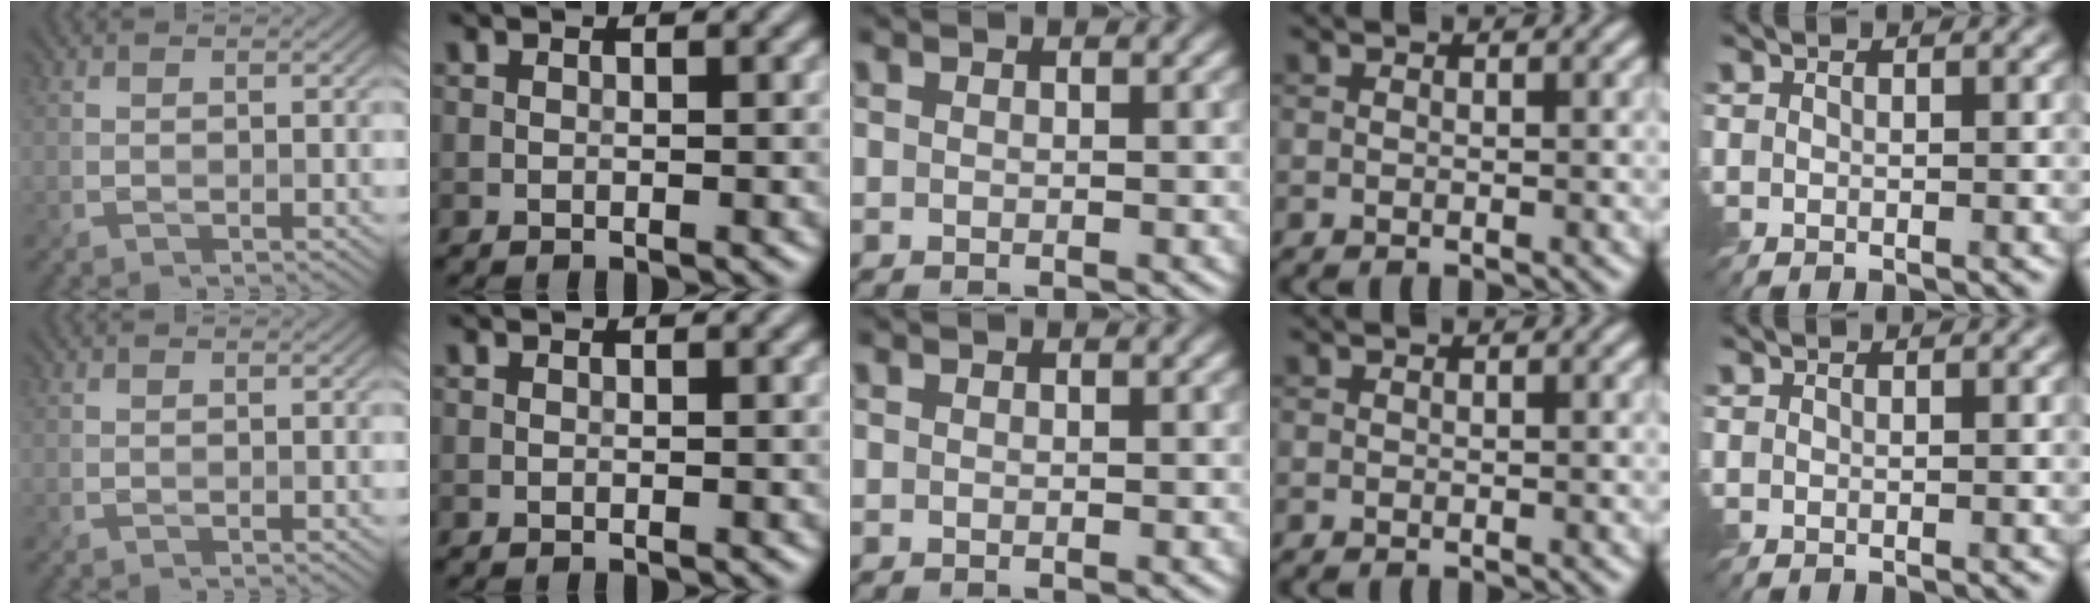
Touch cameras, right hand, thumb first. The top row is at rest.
{}